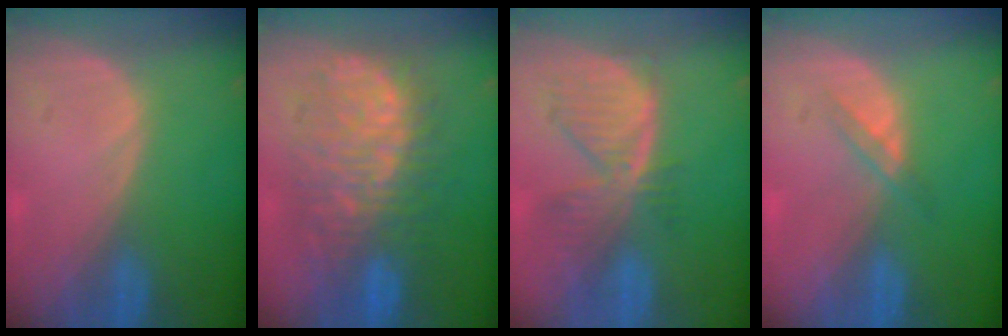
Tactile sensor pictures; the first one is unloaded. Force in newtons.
{"total": 11.9, "press": 11.8, "slide": 1.4}
{"total": 7.7, "press": 6.8, "slide": 3.4}
{"total": 1.8, "press": 1.8, "slide": 0.2}